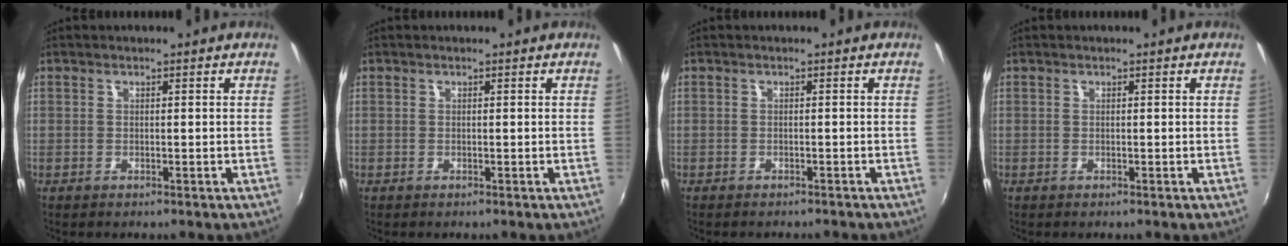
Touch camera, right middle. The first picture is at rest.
{"total": 0.0}
{"total": 2.2, "force": [-2.0, 0.5, 0.7], "torque": [-0.019, -0.012, -0.030]}
{"total": 0.0}